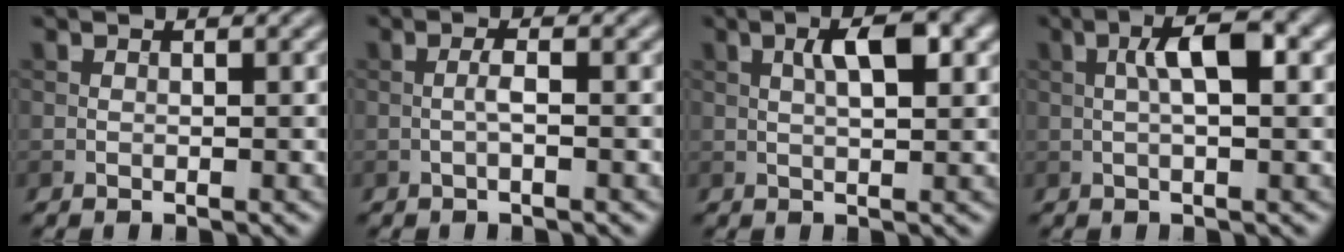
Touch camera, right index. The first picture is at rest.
{"total": 1.2, "force": [-0.3, 0.1, 1.1], "torque": [-0.023, 0.003, -0.007]}
{"total": 4.1, "force": [1.3, 1.3, 3.7], "torque": [-0.063, 0.007, 0.020]}
{"total": 4.3, "force": [0.8, 1.1, 4.1], "torque": [-0.075, 0.009, 0.012]}